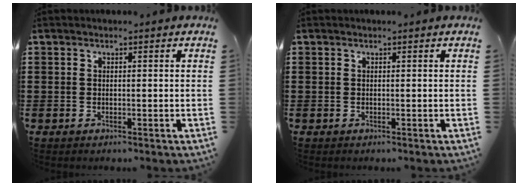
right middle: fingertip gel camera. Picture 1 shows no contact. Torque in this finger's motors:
{"motor_torque": [0.01, -0.01, 0.03, 0.02]}